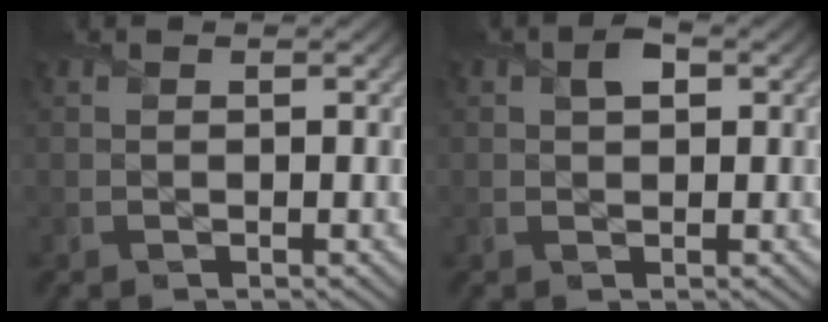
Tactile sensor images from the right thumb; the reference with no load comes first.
{"total": 2.2, "force": [0.8, 1.5, 1.5], "torque": [-0.028, 0.005, 0.009]}